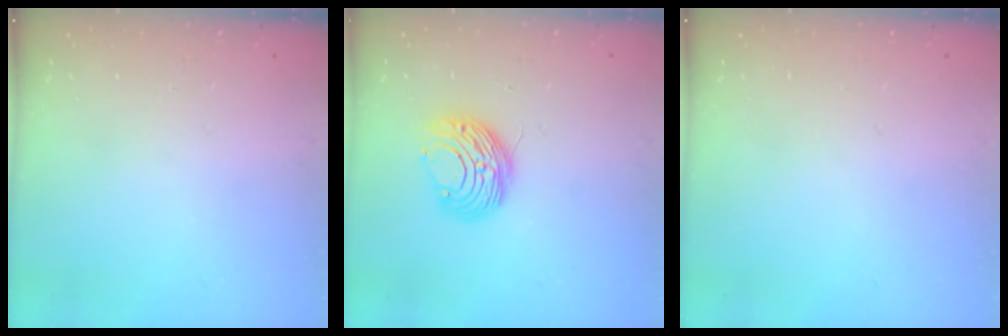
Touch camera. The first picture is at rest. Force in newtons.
{"total": 10.0, "press": 10.0, "slide": 0.7}
{"total": 0.0}